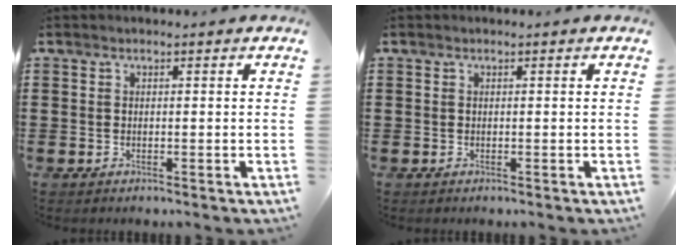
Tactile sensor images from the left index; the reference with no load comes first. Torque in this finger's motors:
{"motor_torque": [0.00, 0.00, 0.00, -0.01]}